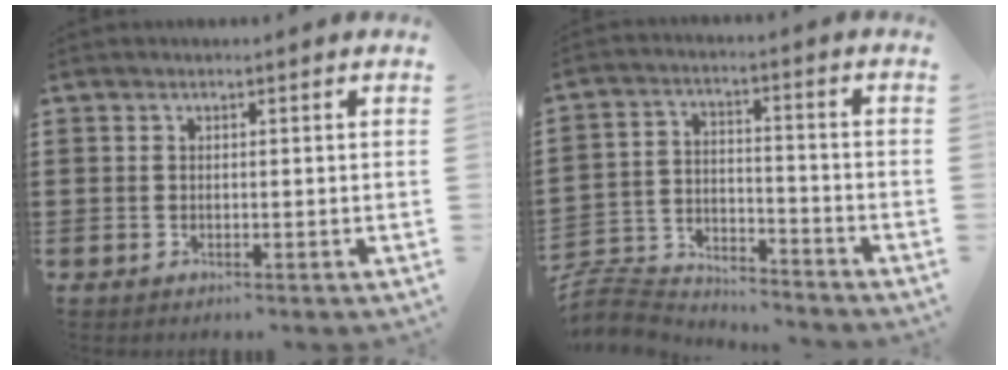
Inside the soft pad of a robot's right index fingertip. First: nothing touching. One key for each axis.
{"total": 6.8, "fx": -6.6, "fy": 1.6, "fz": 0.8, "tx": -0.034, "ty": 0.010, "tz": -0.136}